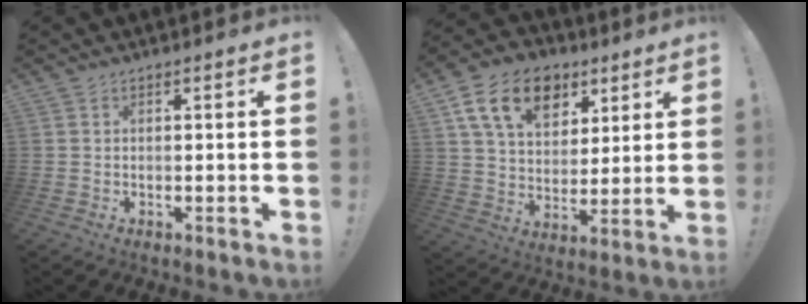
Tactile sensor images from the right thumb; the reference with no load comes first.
{"total": 17.3, "force": [8.5, 11.6, 9.7], "torque": [-0.157, -0.030, 0.156]}